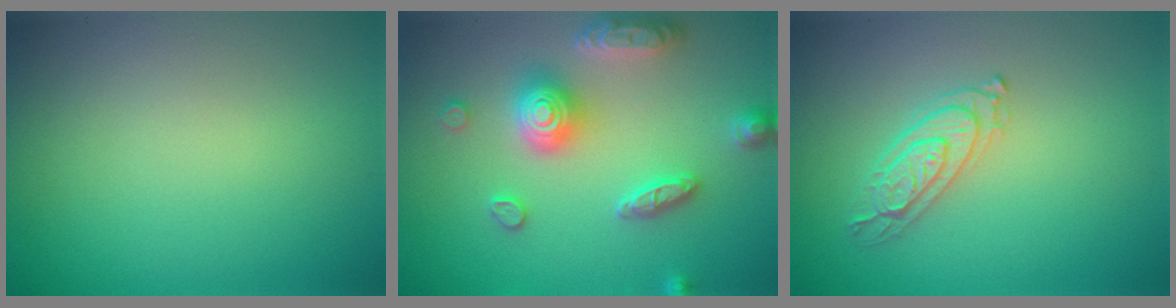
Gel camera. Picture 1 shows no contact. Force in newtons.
{"total": 5.4, "press": 5.3, "slide": 0.9}
{"total": 2.4, "press": 2.4, "slide": 0.3}